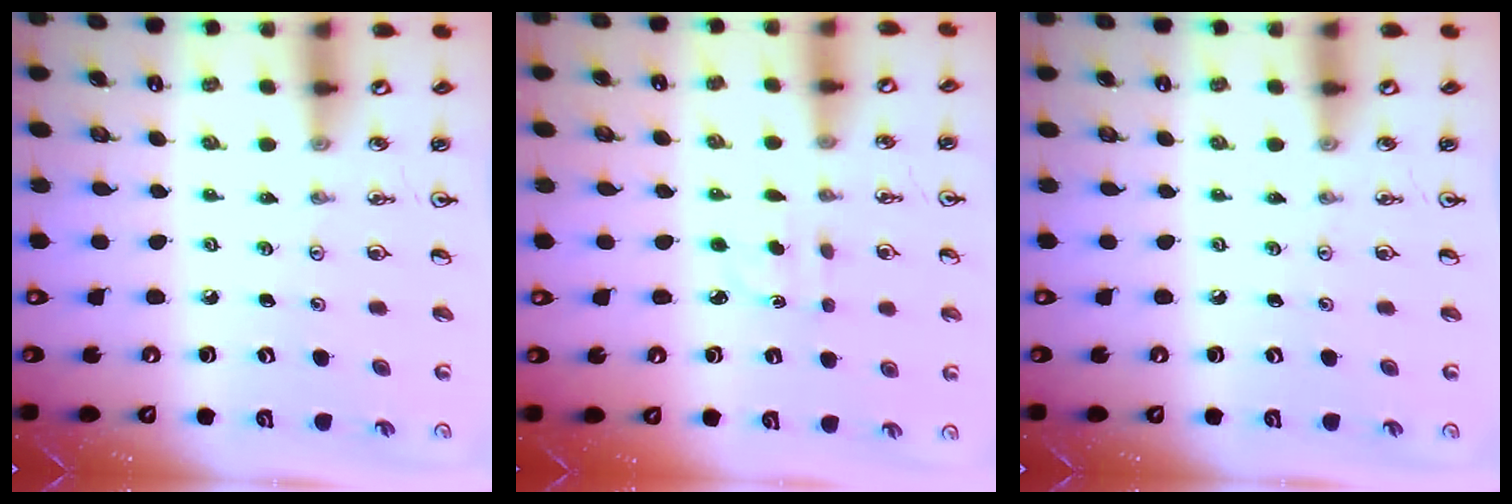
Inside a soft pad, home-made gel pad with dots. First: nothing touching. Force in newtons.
{"total": 1.6, "press": 1.5, "slide": 0.5}
{"total": 0.0}